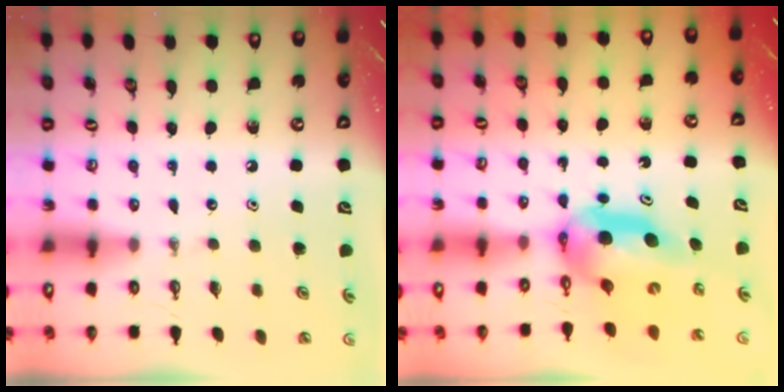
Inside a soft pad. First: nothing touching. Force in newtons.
{"total": 8.1, "press": 8.0, "slide": 1.0}